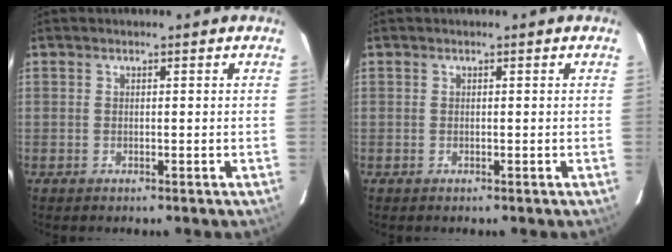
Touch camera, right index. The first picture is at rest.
{"total": 0.0}